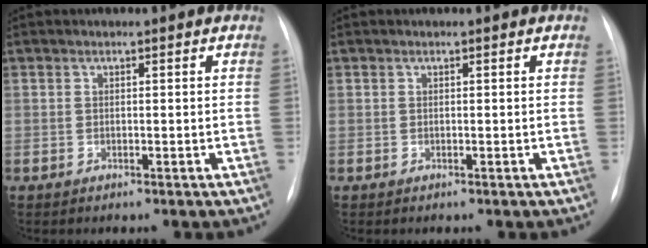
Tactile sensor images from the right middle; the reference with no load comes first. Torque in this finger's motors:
{"motor_torque": [-0.86, 0.20, 0.03, 0.01]}